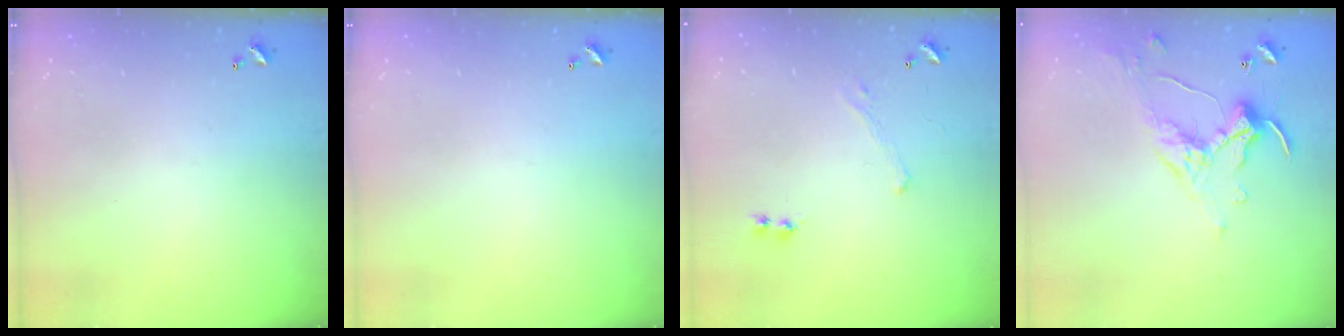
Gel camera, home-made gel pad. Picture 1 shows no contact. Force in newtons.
{"total": 0.0}
{"total": 0.0}
{"total": 1.1, "press": 1.1, "slide": 0.1}